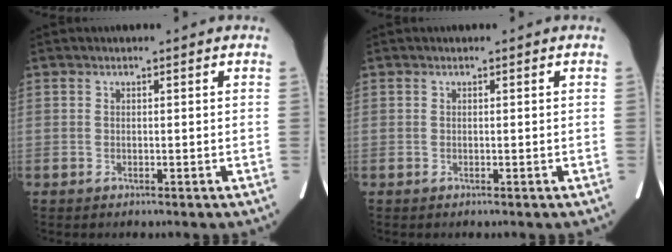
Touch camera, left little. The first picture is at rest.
{"total": 0.0}